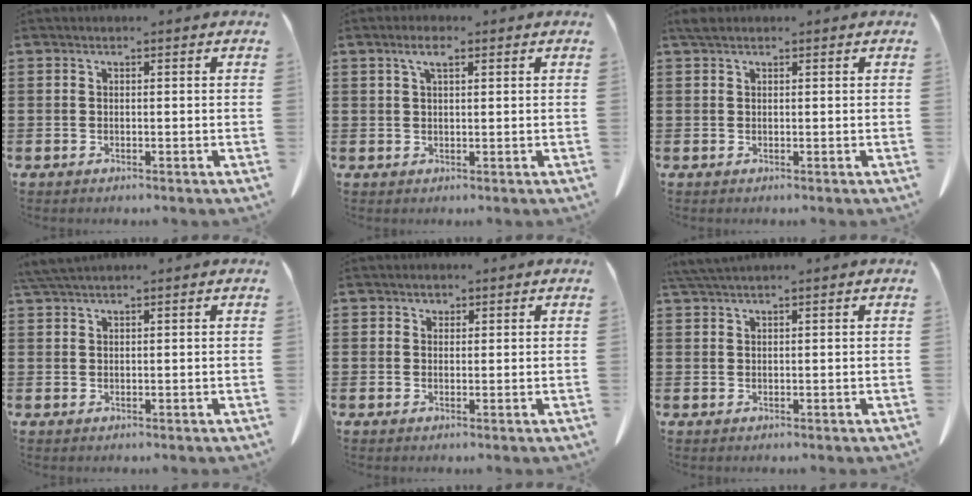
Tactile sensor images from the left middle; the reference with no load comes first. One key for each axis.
{"total": 2.9, "fx": 1.4, "fy": 0.8, "fz": 2.4, "tx": -0.052, "ty": 0.004, "tz": 0.025}
{"total": 1.2, "fx": 0.9, "fy": 0.4, "fz": 0.6, "tx": -0.017, "ty": 0.000, "tz": 0.018}
{"total": 2.3, "fx": 1.9, "fy": 0.0, "fz": 1.1, "tx": -0.028, "ty": -0.001, "tz": 0.039}
{"total": 1.1, "fx": 0.9, "fy": 0.6, "fz": 0.0, "tx": -0.004, "ty": 0.000, "tz": 0.019}
{"total": 1.8, "fx": 1.6, "fy": -0.2, "fz": 0.8, "tx": -0.020, "ty": -0.004, "tz": 0.033}